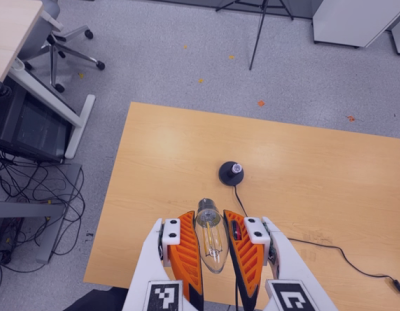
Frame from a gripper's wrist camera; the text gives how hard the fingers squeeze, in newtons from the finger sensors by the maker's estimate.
{"total": 20.6, "left": 22.2, "right": 19.0}